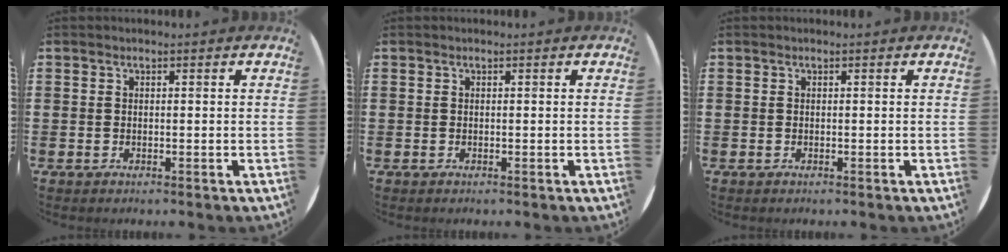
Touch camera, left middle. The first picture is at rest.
{"total": 0.0}
{"total": 0.0}